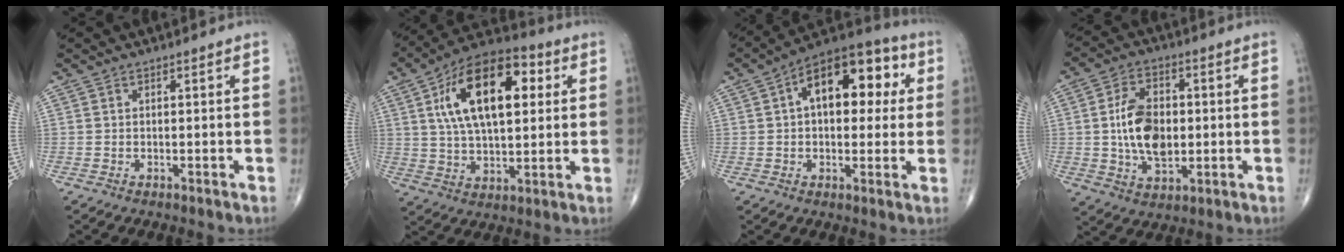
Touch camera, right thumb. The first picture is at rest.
{"total": 20.4, "force": [5.5, 10.2, 16.8], "torque": [-0.262, 0.009, 0.085]}
{"total": 17.1, "force": [4.0, 9.5, 13.7], "torque": [-0.160, 0.029, 0.048]}
{"total": 12.0, "force": [0.1, 7.5, 9.5], "torque": [-0.153, 0.003, 0.005]}